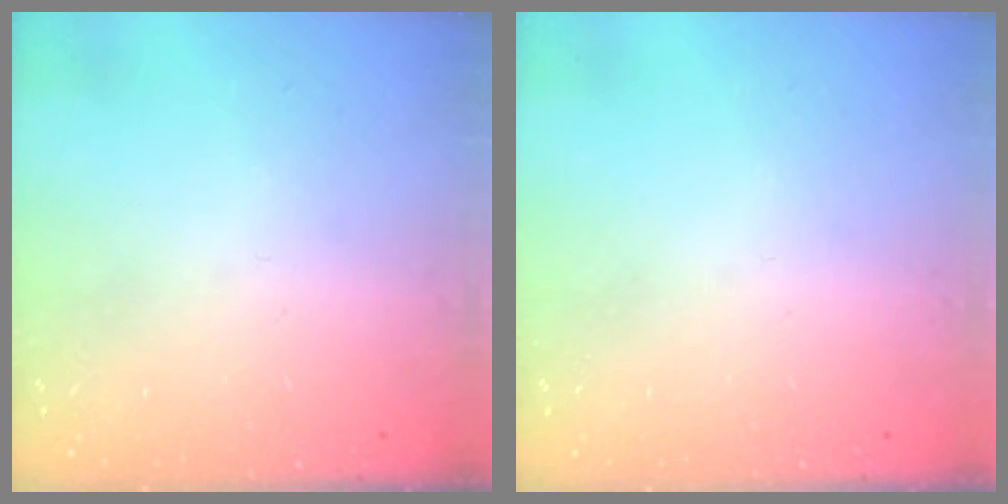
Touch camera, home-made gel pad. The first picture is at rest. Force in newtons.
{"total": 0.0}